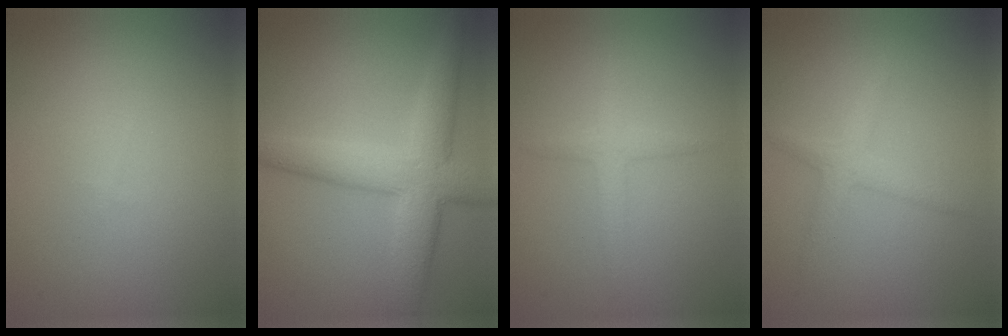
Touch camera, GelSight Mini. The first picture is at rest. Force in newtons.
{"total": 6.4, "press": 6.4, "slide": 0.6}
{"total": 1.6, "press": 1.6, "slide": 0.1}
{"total": 2.1, "press": 2.1, "slide": 0.1}